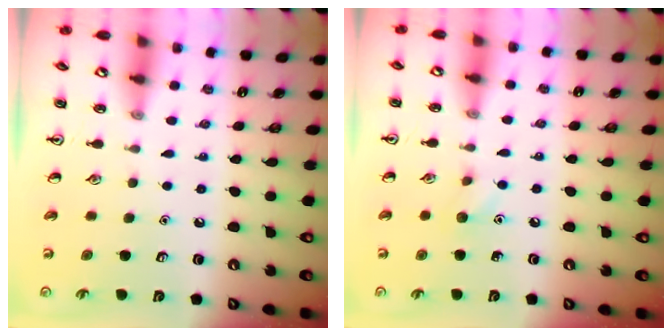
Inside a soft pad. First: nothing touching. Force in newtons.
{"total": 5.7, "press": 5.4, "slide": 1.9}